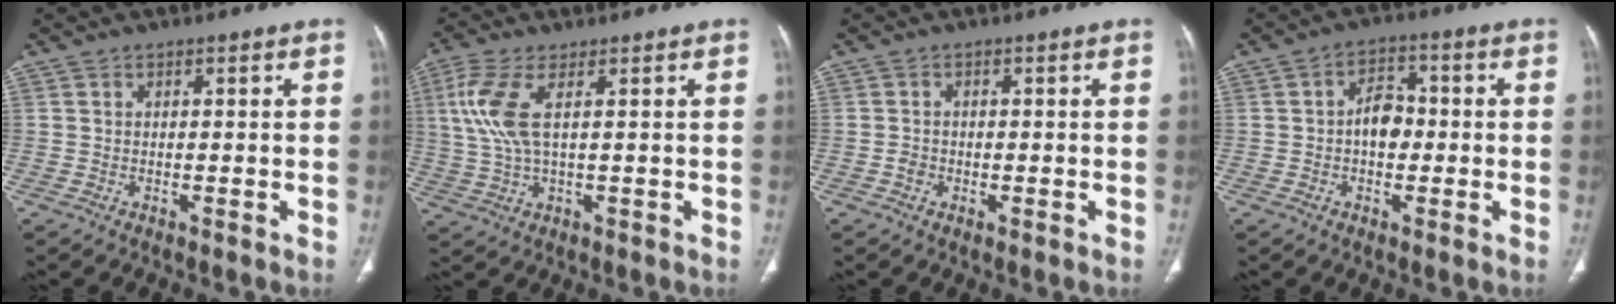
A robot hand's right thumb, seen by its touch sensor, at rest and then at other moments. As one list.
[{"total": 8.0, "force": [2.2, 2.7, 7.2], "torque": [-0.198, 0.004, 0.050]}, {"total": 1.6, "force": [-0.5, 1.3, 0.7], "torque": [-0.010, 0.005, -0.010]}, {"total": 5.8, "force": [-0.5, 4.1, 4.2], "torque": [-0.049, 0.018, -0.016]}]